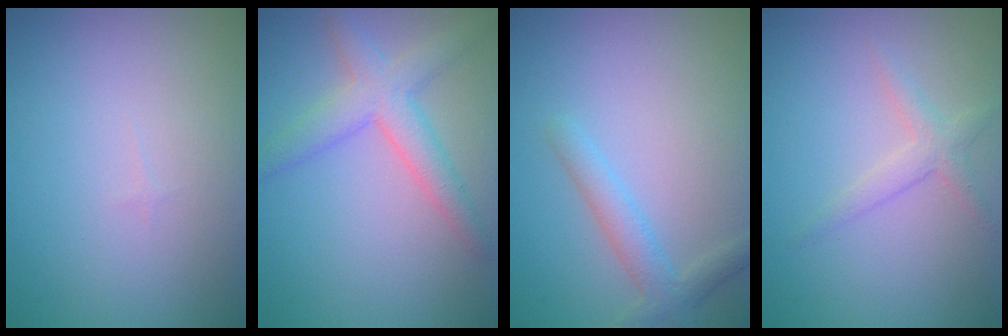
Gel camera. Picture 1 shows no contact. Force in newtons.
{"total": 3.9, "press": 3.9, "slide": 0.2}
{"total": 2.5, "press": 2.5, "slide": 0.2}
{"total": 1.8, "press": 1.8, "slide": 0.1}